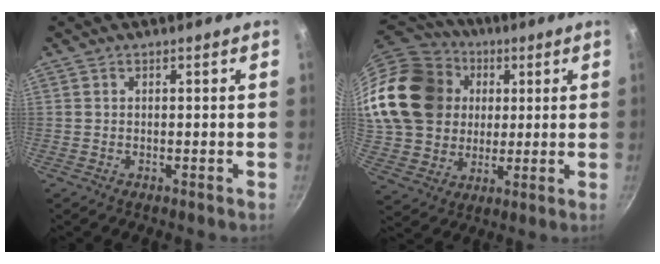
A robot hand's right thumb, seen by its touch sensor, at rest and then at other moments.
{"total": 25.1, "force": [6.2, 20.5, 13.1], "torque": [-0.246, 0.019, 0.128]}